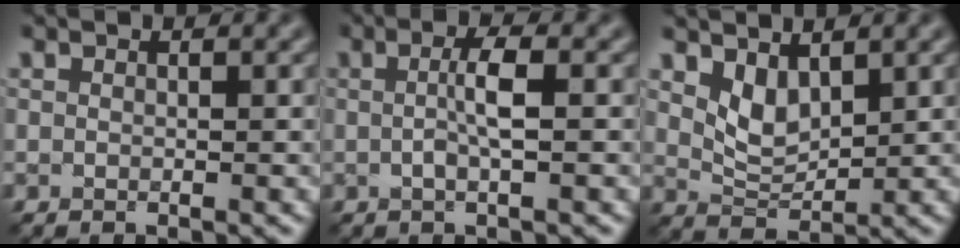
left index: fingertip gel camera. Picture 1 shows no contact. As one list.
[{"total": 2.5, "force": [0.0, 0.4, 2.5], "torque": [-0.048, 0.004, -0.001]}, {"total": 2.7, "force": [1.6, 1.4, 1.7], "torque": [-0.037, -0.010, 0.035]}]